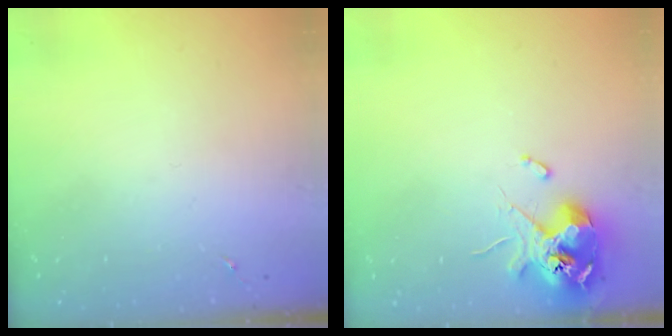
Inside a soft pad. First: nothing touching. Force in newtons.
{"total": 12.1, "press": 11.9, "slide": 1.8}